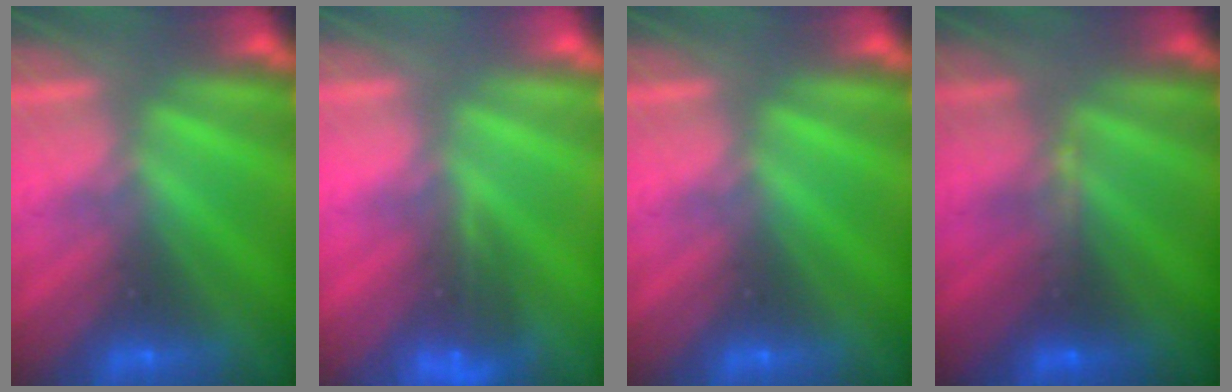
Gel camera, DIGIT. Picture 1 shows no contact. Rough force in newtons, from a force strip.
{"total": 4.4}
{"total": 0.0}
{"total": 2.9}